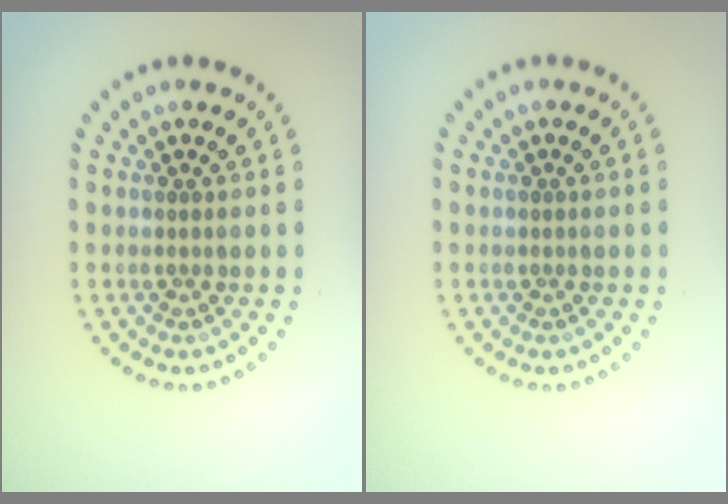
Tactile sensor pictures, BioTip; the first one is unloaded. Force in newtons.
{"total": 0.0}